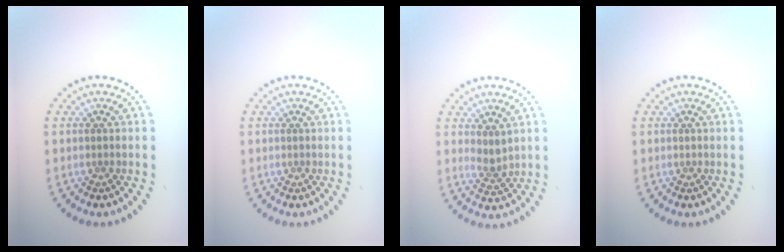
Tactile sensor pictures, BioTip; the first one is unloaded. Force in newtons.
{"total": 0.0}
{"total": 1.7, "press": 1.4, "slide": 1.1}
{"total": 0.0}